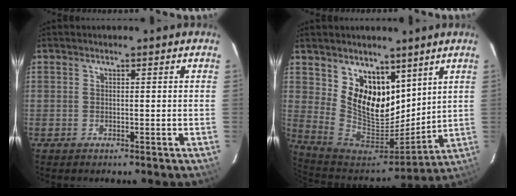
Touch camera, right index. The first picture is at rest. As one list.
[{"total": 14.7, "force": [7.6, 9.8, 7.9], "torque": [-0.156, -0.013, 0.156]}]